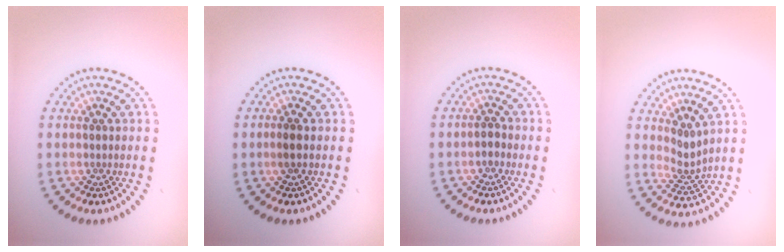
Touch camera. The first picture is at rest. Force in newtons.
{"total": 0.8, "press": 0.8, "slide": 0.3}
{"total": 0.9, "press": 0.8, "slide": 0.3}
{"total": 2.1, "press": 1.4, "slide": 1.5}